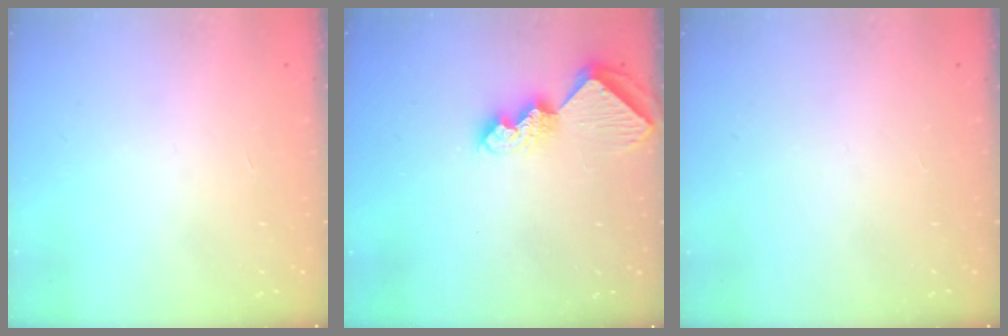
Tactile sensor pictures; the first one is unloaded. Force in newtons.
{"total": 9.6, "press": 9.5, "slide": 0.9}
{"total": 0.0}